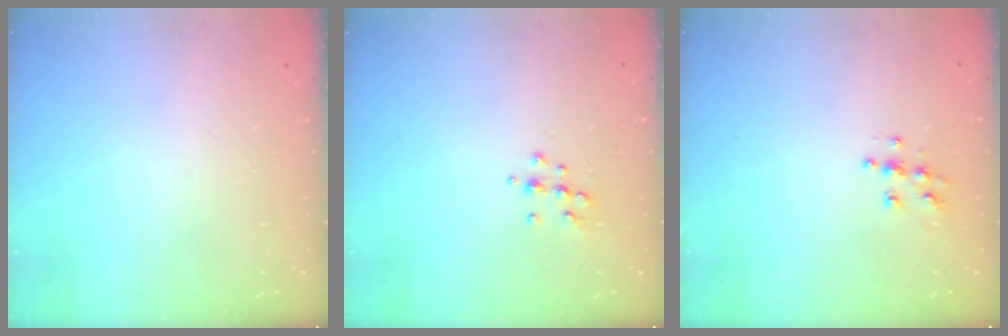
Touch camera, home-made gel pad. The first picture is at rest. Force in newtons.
{"total": 6.3, "press": 6.2, "slide": 0.9}
{"total": 6.6, "press": 6.6, "slide": 0.3}